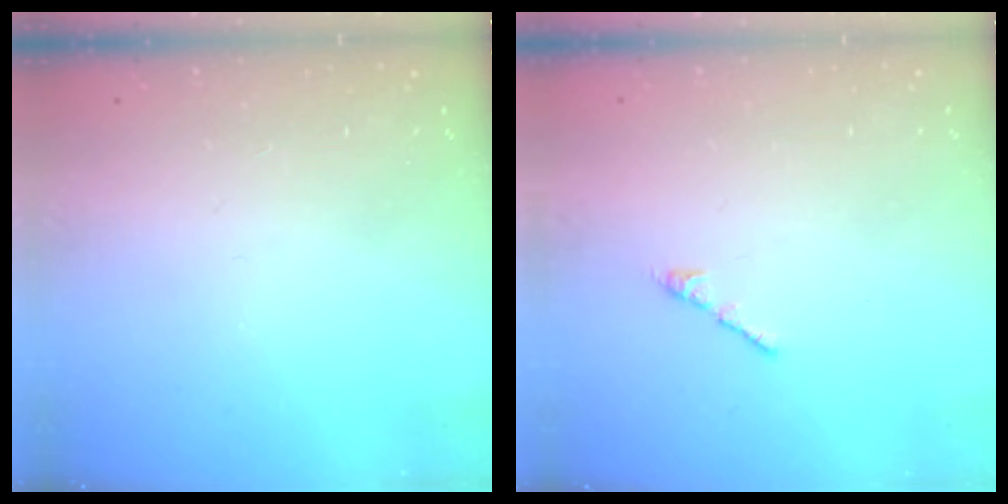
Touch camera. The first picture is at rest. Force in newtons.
{"total": 2.7, "press": 2.6, "slide": 0.7}